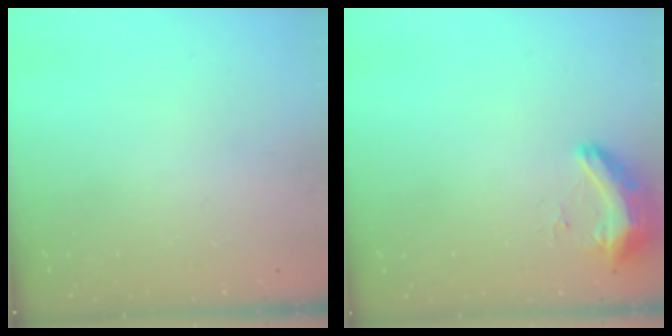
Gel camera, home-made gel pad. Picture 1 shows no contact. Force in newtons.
{"total": 8.3, "press": 8.3, "slide": 0.9}